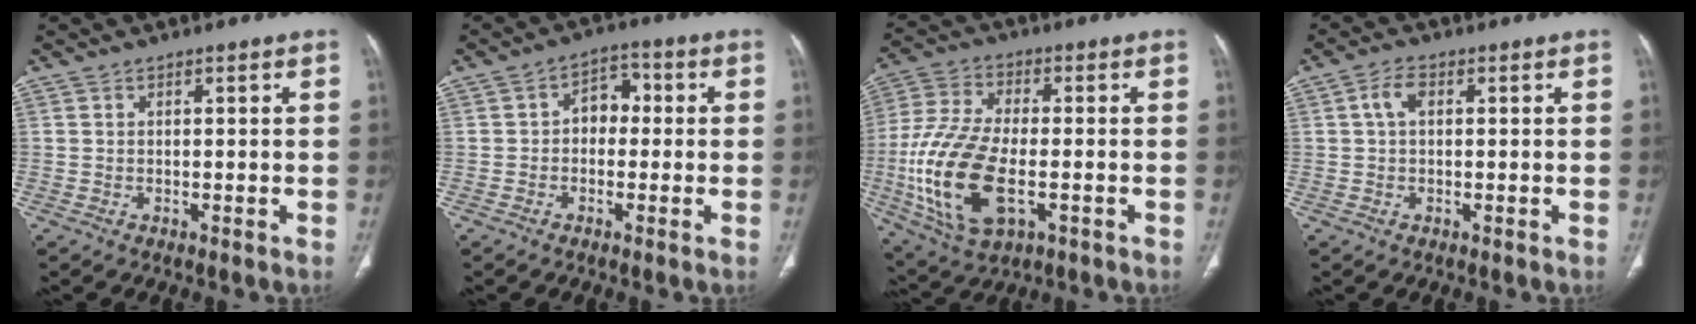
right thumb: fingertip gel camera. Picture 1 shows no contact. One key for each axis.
{"total": 5.3, "fx": -0.1, "fy": 3.9, "fz": 3.5, "tx": -0.026, "ty": 0.022, "tz": -0.015}
{"total": 18.7, "fx": -4.0, "fy": 9.3, "fz": 15.7, "tx": -0.336, "ty": 0.005, "tz": -0.065}
{"total": 3.2, "fx": 0.6, "fy": 1.9, "fz": 2.5, "tx": -0.050, "ty": 0.011, "tz": 0.009}